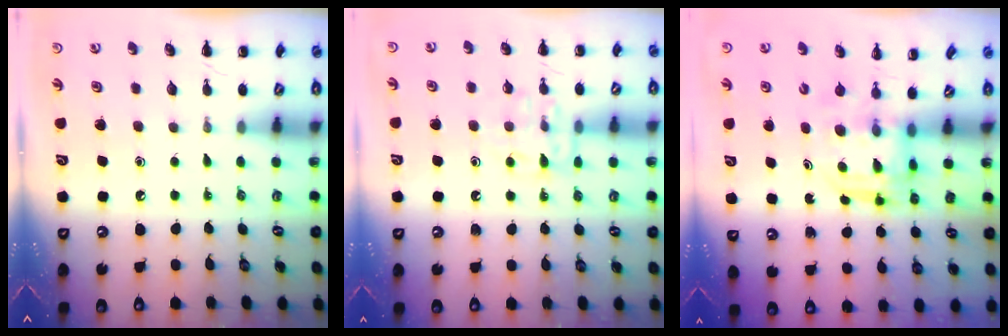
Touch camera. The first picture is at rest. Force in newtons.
{"total": 9.9, "press": 9.8, "slide": 0.7}
{"total": 3.1, "press": 3.1, "slide": 0.2}